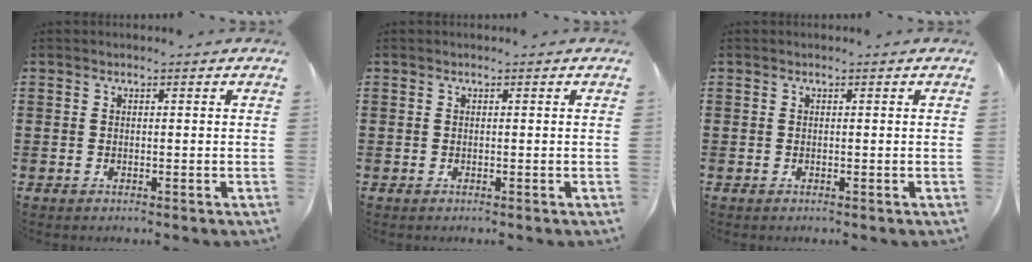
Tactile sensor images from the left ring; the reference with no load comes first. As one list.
[{"total": 0.0}, {"total": 0.0}]